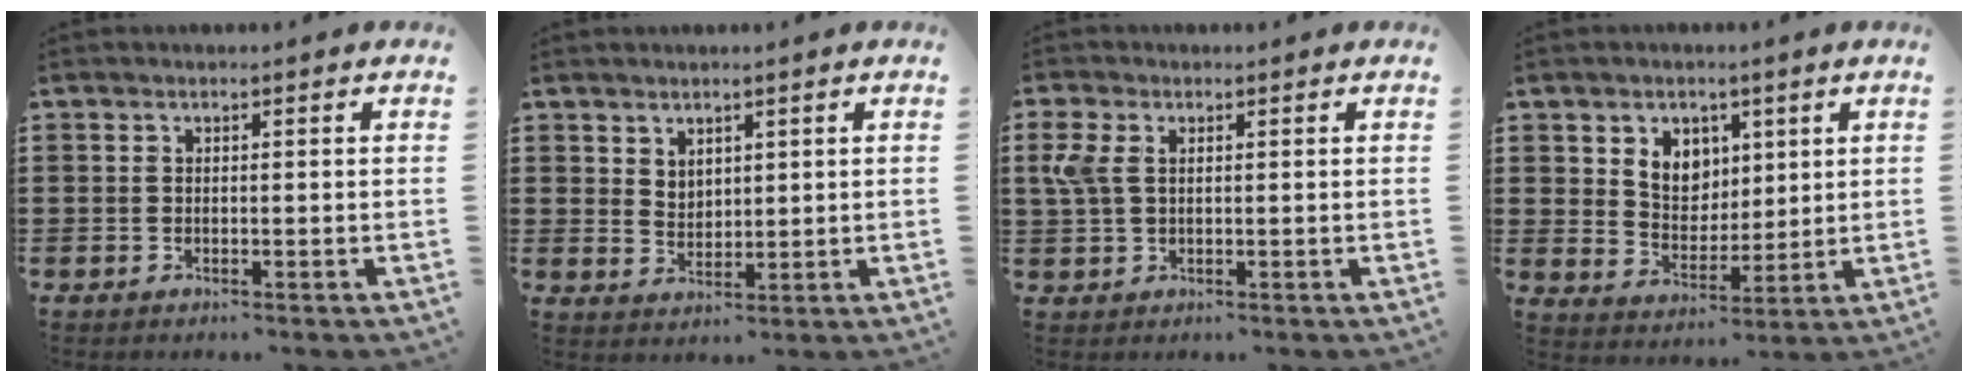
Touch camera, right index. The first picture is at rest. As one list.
[{"total": 2.8, "force": [2.3, 1.5, 0.3], "torque": [-0.012, 0.004, 0.045]}, {"total": 3.9, "force": [1.2, 2.3, 2.9], "torque": [-0.087, -0.001, 0.014]}, {"total": 5.6, "force": [2.9, 4.5, 1.7], "torque": [-0.049, 0.007, 0.051]}]